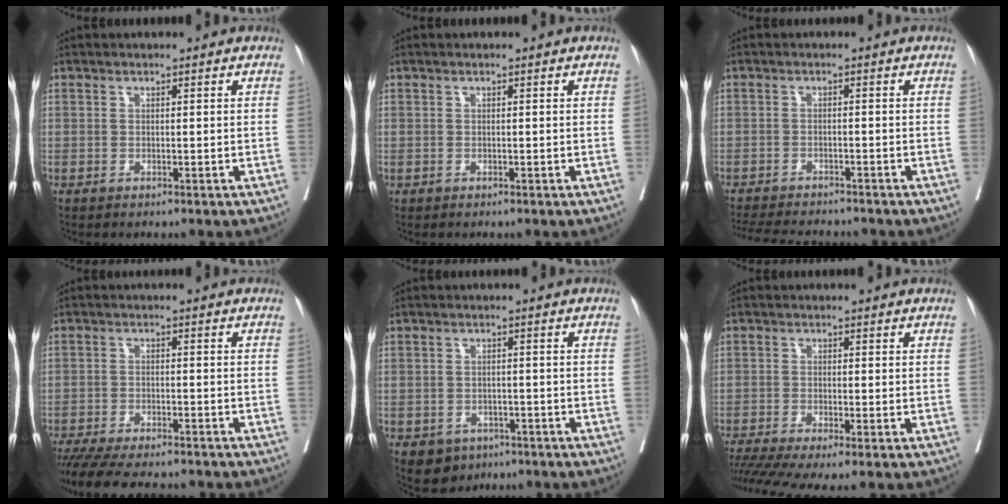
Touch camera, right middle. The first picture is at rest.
{"total": 0.0}
{"total": 9.2, "force": [-8.7, 1.6, 2.8], "torque": [-0.046, -0.004, -0.123]}
{"total": 11.8, "force": [-10.6, 1.9, 5.0], "torque": [-0.074, -0.014, -0.152]}
{"total": 4.8, "force": [-2.8, 3.6, 1.3], "torque": [-0.019, 0.001, -0.035]}
{"total": 7.3, "force": [-5.1, 0.8, 5.2], "torque": [-0.089, -0.011, -0.090]}